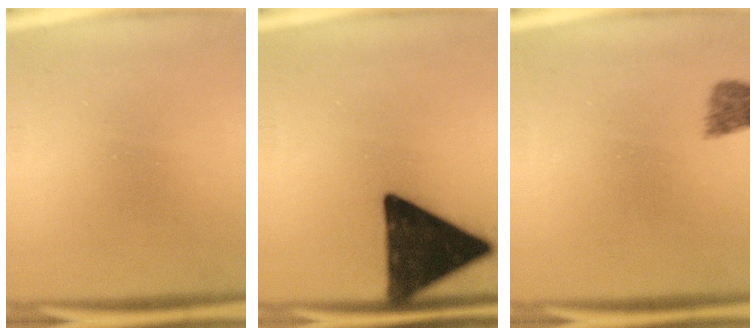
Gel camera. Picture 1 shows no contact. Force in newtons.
{"total": 17.1}
{"total": 2.3}